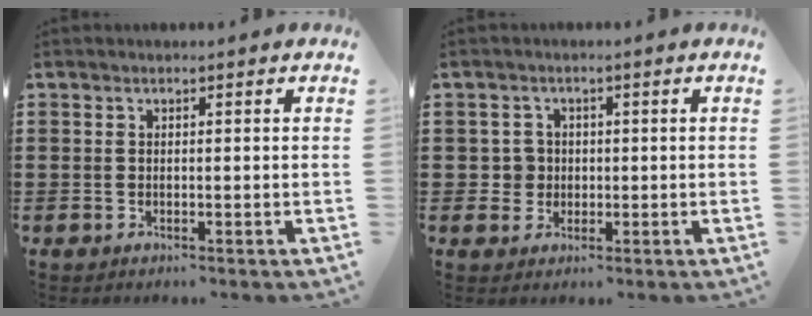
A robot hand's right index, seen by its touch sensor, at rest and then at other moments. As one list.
[{"total": 2.9, "force": [-0.2, 2.8, 0.6], "torque": [-0.026, 0.008, -0.008]}]